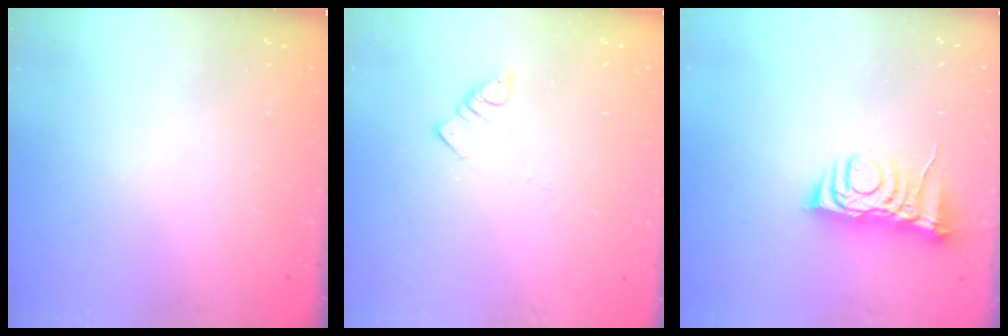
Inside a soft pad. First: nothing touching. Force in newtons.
{"total": 3.0, "press": 3.0, "slide": 0.1}
{"total": 8.3, "press": 8.2, "slide": 1.1}